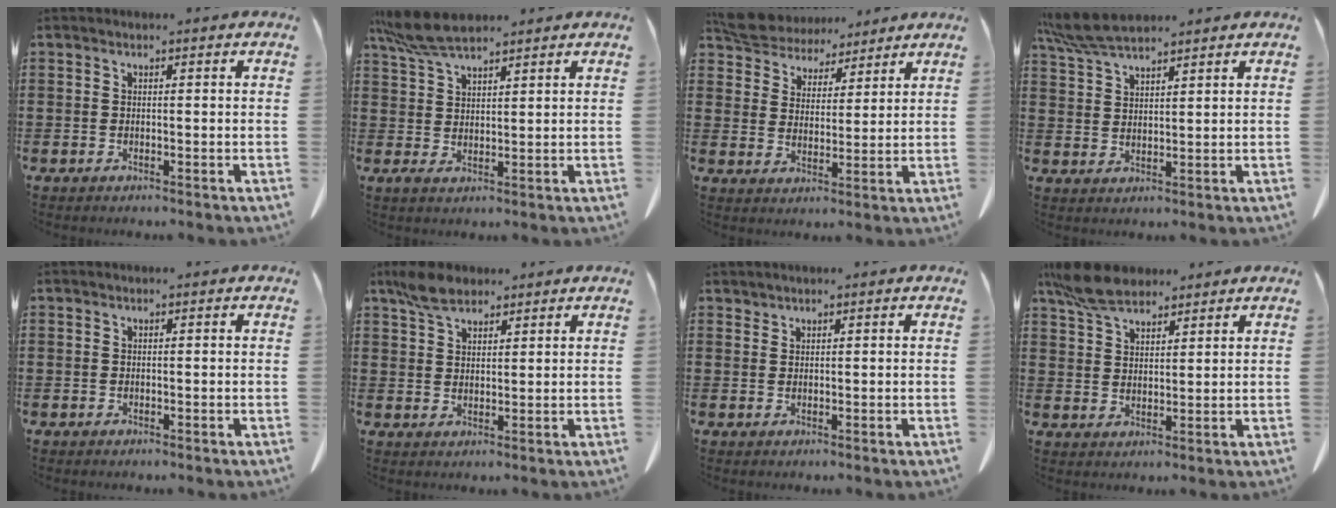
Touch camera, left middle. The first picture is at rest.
{"total": 7.3, "force": [5.4, 1.8, 4.5], "torque": [-0.105, -0.011, 0.103]}
{"total": 6.4, "force": [6.0, 2.2, 0.5], "torque": [-0.044, -0.028, 0.111]}
{"total": 6.1, "force": [5.2, 1.3, 3.0], "torque": [-0.073, -0.008, 0.099]}
{"total": 0.0}
{"total": 5.0, "force": [3.7, 2.4, 2.2], "torque": [-0.056, 0.006, 0.071]}
{"total": 0.9, "force": [0.9, 0.2, 0.0], "torque": [-0.003, -0.002, 0.019]}
{"total": 7.3, "force": [5.8, 3.0, 3.3], "torque": [-0.084, -0.004, 0.111]}